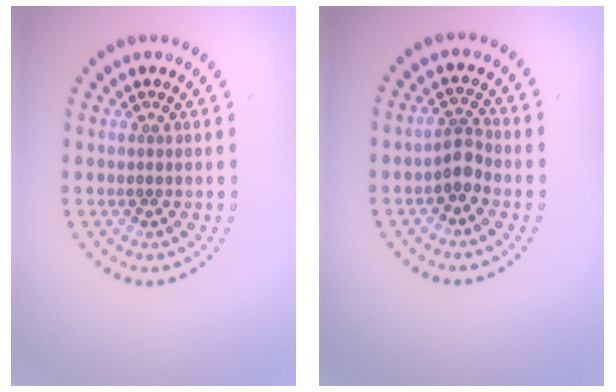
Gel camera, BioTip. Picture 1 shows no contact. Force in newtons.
{"total": 2.1, "press": 1.7, "slide": 1.2}